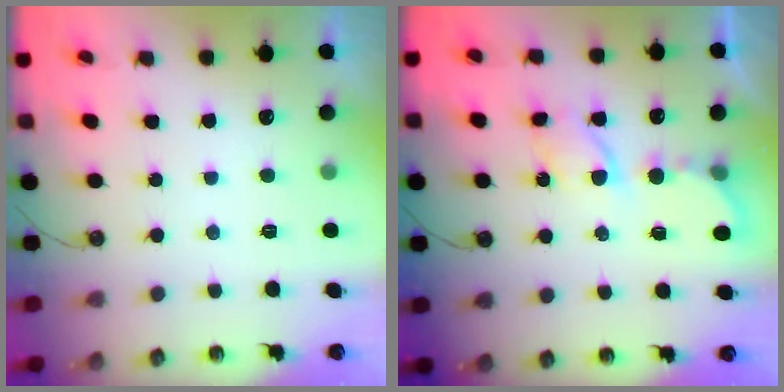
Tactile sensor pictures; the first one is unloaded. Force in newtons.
{"total": 6.4, "press": 6.3, "slide": 0.4}